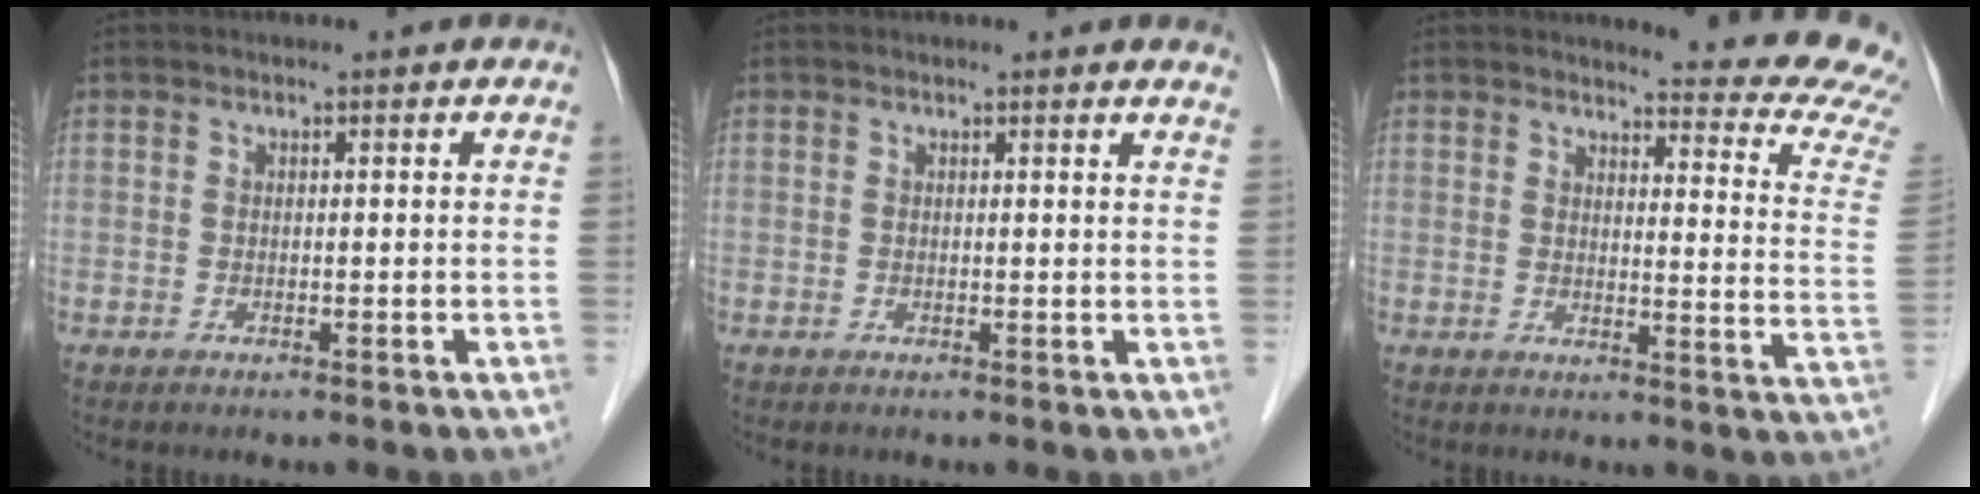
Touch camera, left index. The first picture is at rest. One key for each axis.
{"total": 3.7, "fx": 3.4, "fy": 0.4, "fz": 1.4, "tx": -0.012, "ty": -0.006, "tz": 0.019}
{"total": 16.2, "fx": 15.7, "fy": -0.1, "fz": 3.9, "tx": -0.033, "ty": -0.133, "tz": 0.146}